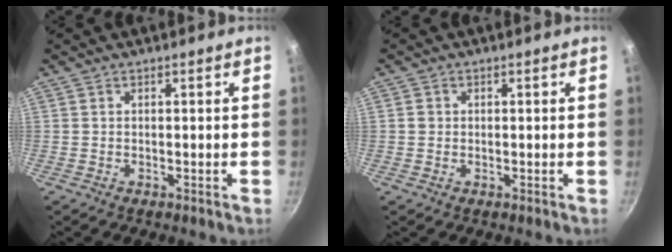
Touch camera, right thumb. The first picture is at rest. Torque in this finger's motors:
{"motor_torque": [0.01, -0.17, 0.07, 0.26, -0.01]}